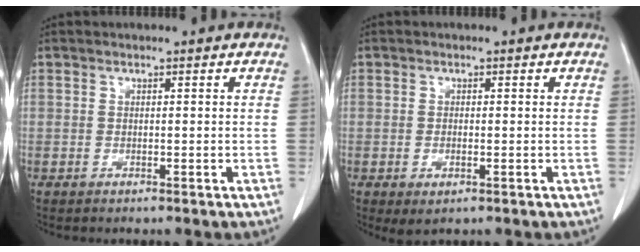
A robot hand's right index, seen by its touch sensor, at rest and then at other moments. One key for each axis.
{"total": 2.7, "fx": -0.9, "fy": 1.1, "fz": 2.3, "tx": -0.039, "ty": -0.005, "tz": -0.006}